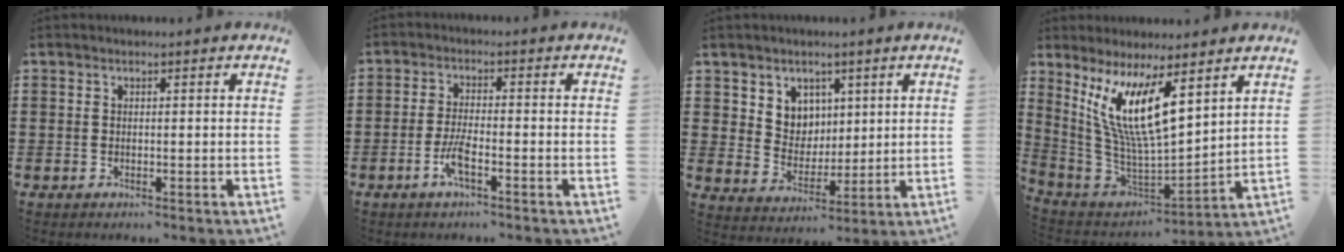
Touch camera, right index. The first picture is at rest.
{"total": 3.9, "force": [-1.9, 0.7, 3.3], "torque": [-0.076, -0.005, -0.041]}
{"total": 5.8, "force": [3.3, 4.7, 0.5], "torque": [-0.032, -0.003, 0.060]}
{"total": 12.3, "force": [5.9, 2.6, 10.4], "torque": [-0.231, -0.039, 0.106]}